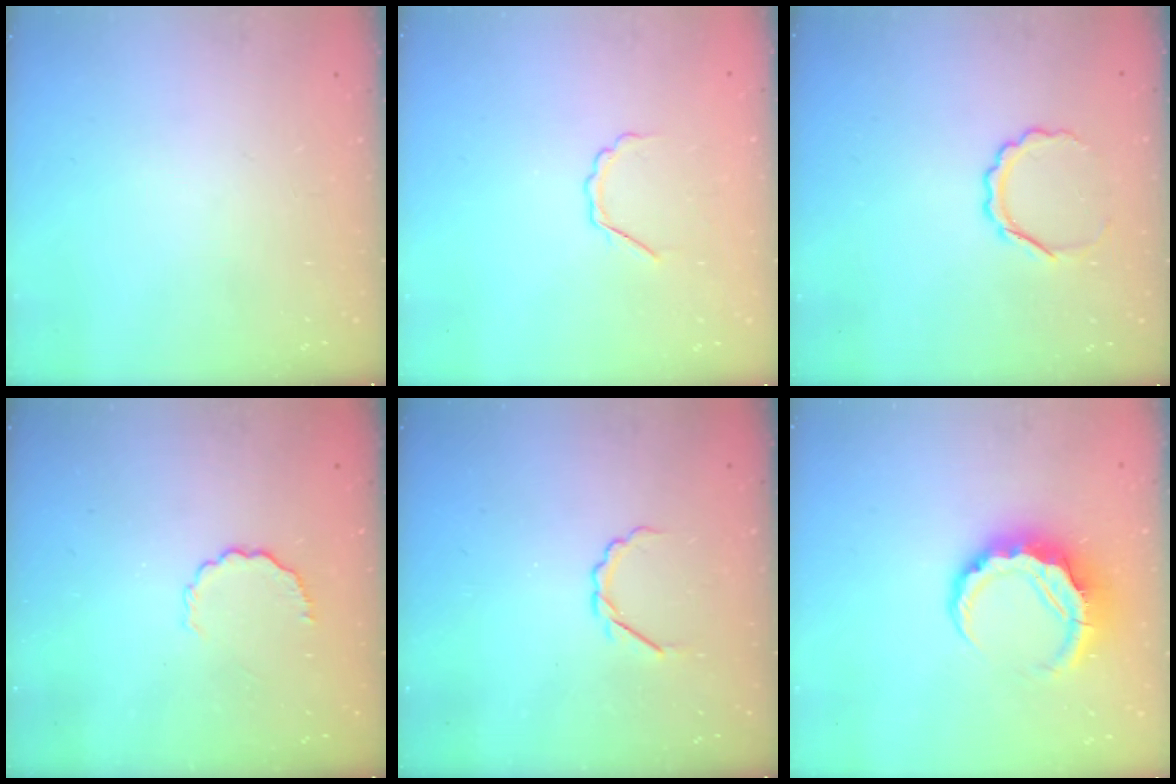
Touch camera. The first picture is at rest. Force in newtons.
{"total": 3.5, "press": 3.4, "slide": 0.7}
{"total": 5.5, "press": 5.5, "slide": 0.6}
{"total": 4.5, "press": 4.3, "slide": 1.5}
{"total": 3.6, "press": 3.5, "slide": 1.1}
{"total": 9.1, "press": 9.0, "slide": 1.5}